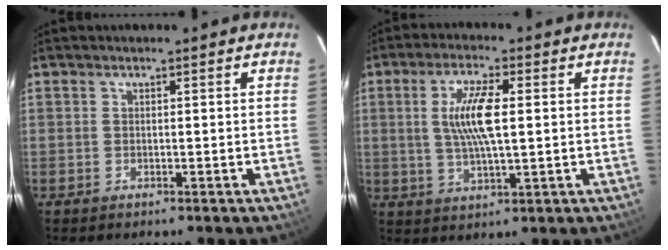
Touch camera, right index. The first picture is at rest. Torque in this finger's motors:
{"motor_torque": [0.53, 0.11, 0.32, 0.18]}